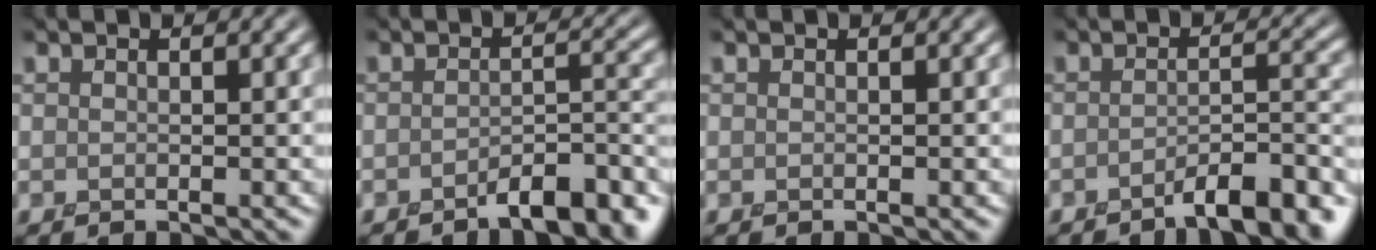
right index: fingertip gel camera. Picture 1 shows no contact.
{"total": 4.7, "force": [-3.5, 1.2, 2.9], "torque": [-0.044, 0.005, -0.051]}
{"total": 0.0}
{"total": 5.2, "force": [-3.9, 0.9, 3.3], "torque": [-0.048, 0.005, -0.058]}